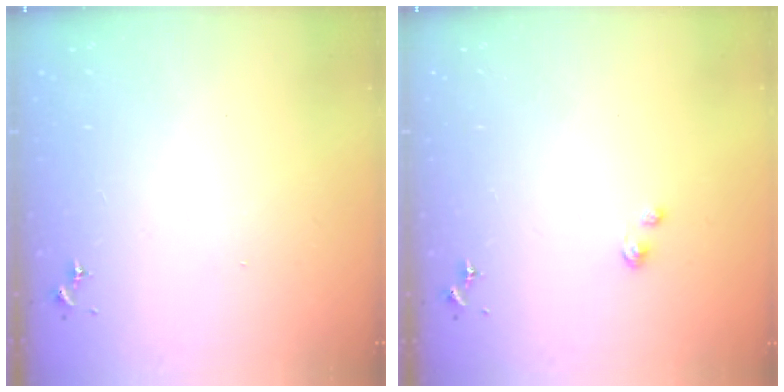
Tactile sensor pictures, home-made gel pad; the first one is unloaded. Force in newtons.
{"total": 2.8, "press": 2.8, "slide": 0.3}